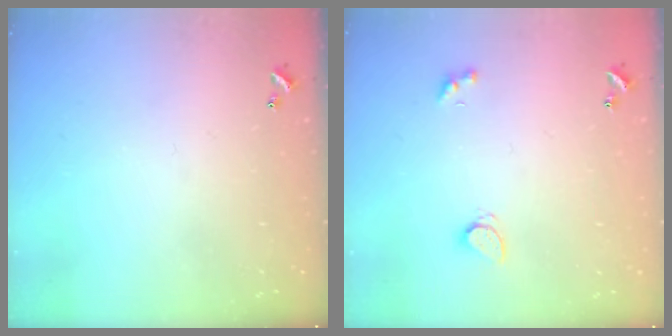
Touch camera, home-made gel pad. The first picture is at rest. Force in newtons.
{"total": 2.0, "press": 2.0, "slide": 0.4}